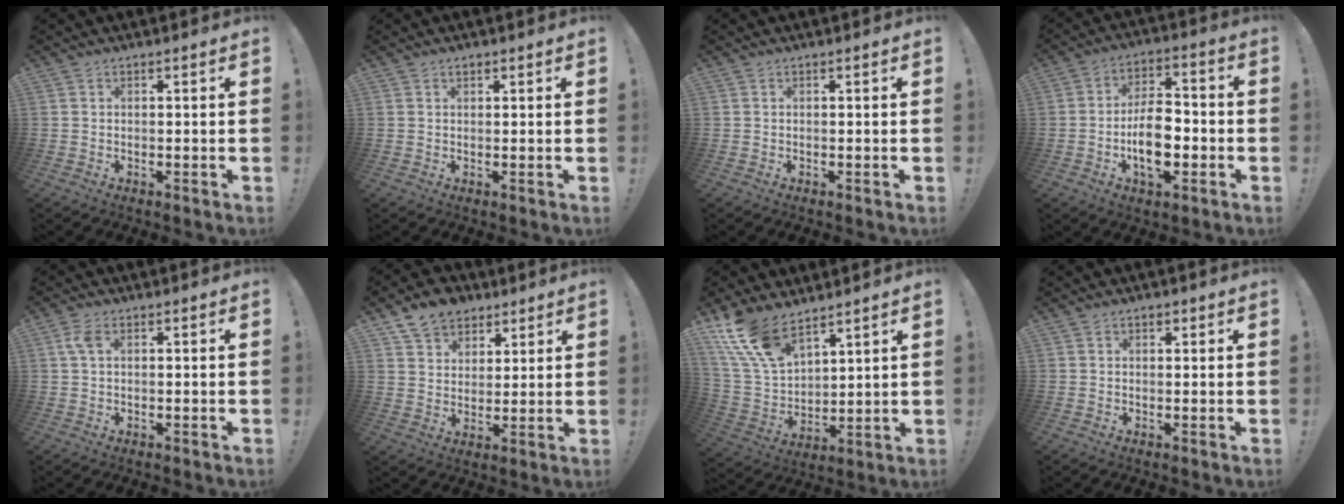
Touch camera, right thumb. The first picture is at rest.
{"total": 0.9, "force": [0.7, 0.4, 0.4], "torque": [-0.004, -0.001, 0.012]}
{"total": 0.0}
{"total": 12.9, "force": [-3.5, 7.4, 10.0], "torque": [-0.167, 0.013, -0.062]}
{"total": 3.5, "force": [1.1, 1.6, 2.9], "torque": [-0.051, 0.003, 0.019]}
{"total": 10.1, "force": [6.9, 6.9, 2.5], "torque": [-0.037, -0.041, 0.134]}
{"total": 15.2, "force": [11.5, 6.9, 7.2], "torque": [-0.163, -0.074, 0.219]}
{"total": 0.9, "force": [0.5, 0.6, 0.3], "torque": [-0.004, 0.000, 0.008]}